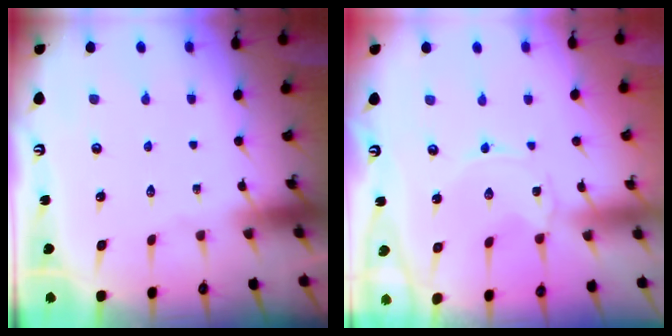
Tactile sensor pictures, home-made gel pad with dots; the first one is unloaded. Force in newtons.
{"total": 0.0}